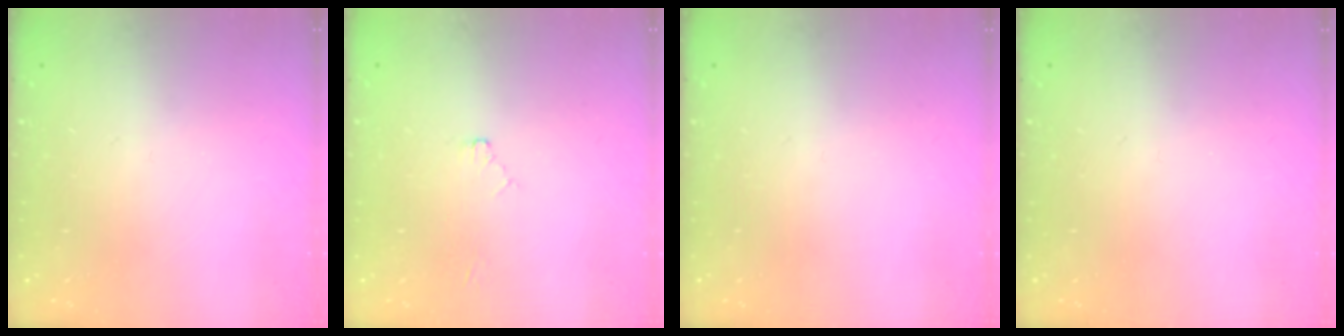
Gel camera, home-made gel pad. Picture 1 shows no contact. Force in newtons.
{"total": 2.4, "press": 2.4, "slide": 0.4}
{"total": 0.0}
{"total": 0.0}